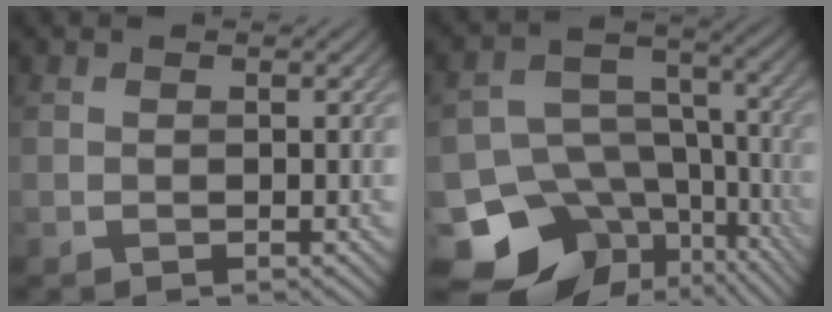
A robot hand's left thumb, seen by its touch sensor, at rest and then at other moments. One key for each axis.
{"total": 15.5, "fx": -8.5, "fy": 11.1, "fz": 6.6, "tx": -0.140, "ty": -0.026, "tz": -0.117}